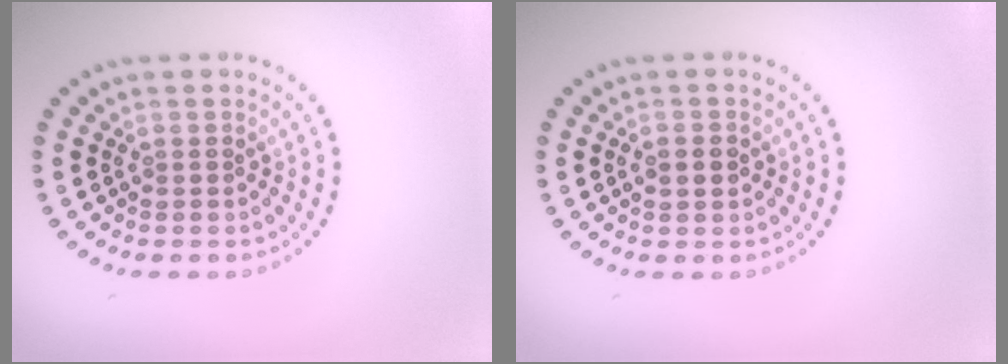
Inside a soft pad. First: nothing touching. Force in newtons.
{"total": 2.1, "press": 2.1, "slide": 0.1}